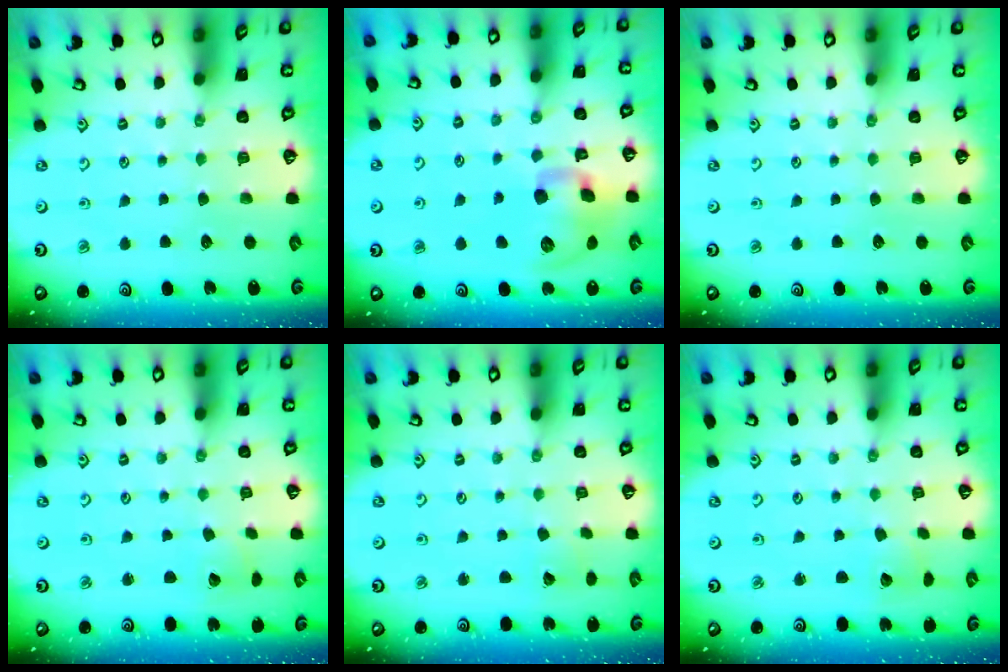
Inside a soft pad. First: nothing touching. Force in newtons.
{"total": 14.3, "press": 14.1, "slide": 2.5}
{"total": 0.0}
{"total": 3.4, "press": 3.3, "slide": 0.2}
{"total": 2.8, "press": 2.8, "slide": 0.3}
{"total": 2.3, "press": 2.3, "slide": 0.3}